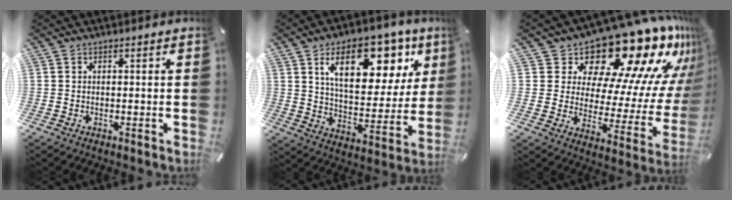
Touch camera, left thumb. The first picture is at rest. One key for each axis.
{"total": 18.6, "fx": 9.8, "fy": 10.0, "fz": 12.2, "tx": -0.181, "ty": -0.037, "tz": 0.162}
{"total": 21.1, "fx": 16.5, "fy": 8.8, "fz": 9.8, "tx": -0.115, "ty": -0.151, "tz": 0.275}